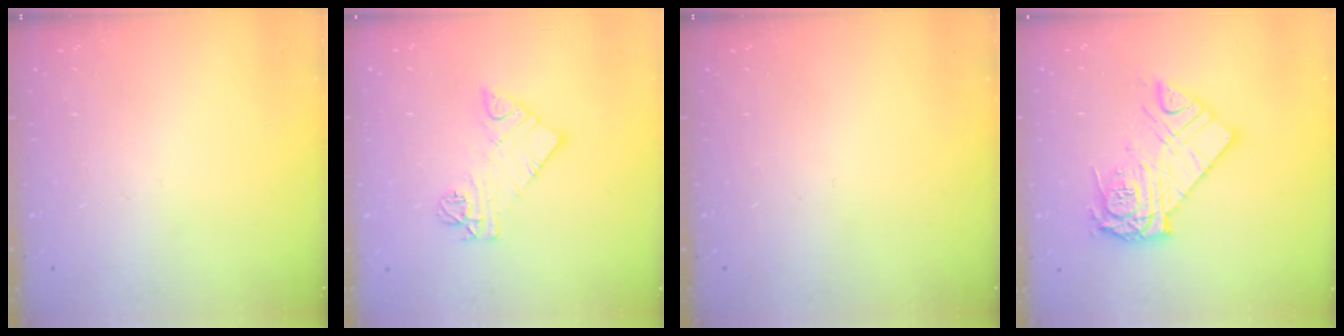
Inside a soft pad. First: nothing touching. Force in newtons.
{"total": 10.1, "press": 10.0, "slide": 0.7}
{"total": 0.0}
{"total": 12.9, "press": 12.9, "slide": 1.0}